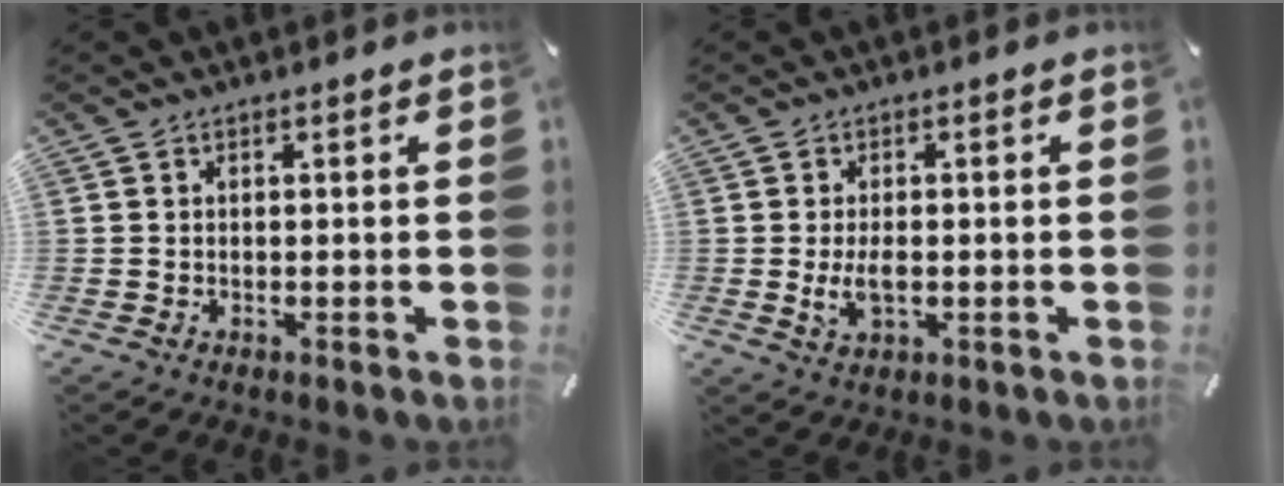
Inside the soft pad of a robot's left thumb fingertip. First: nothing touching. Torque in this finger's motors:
{"motor_torque": [0.61, 1.19, 0.33, -0.04, 0.07]}